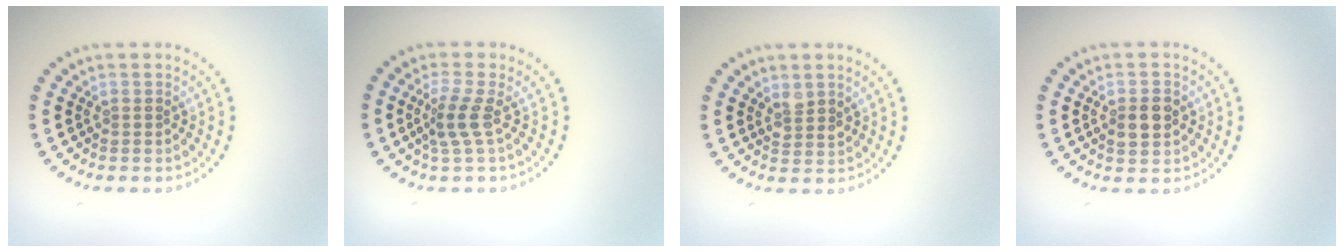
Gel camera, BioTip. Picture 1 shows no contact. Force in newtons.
{"total": 2.2, "press": 1.7, "slide": 1.5}
{"total": 1.7, "press": 1.5, "slide": 0.8}
{"total": 2.8, "press": 2.8, "slide": 0.1}